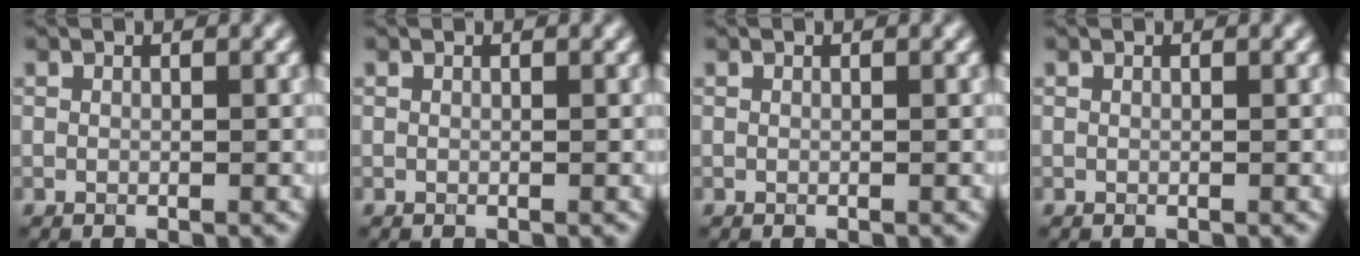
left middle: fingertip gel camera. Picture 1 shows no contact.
{"total": 0.0}
{"total": 0.0}
{"total": 0.0}